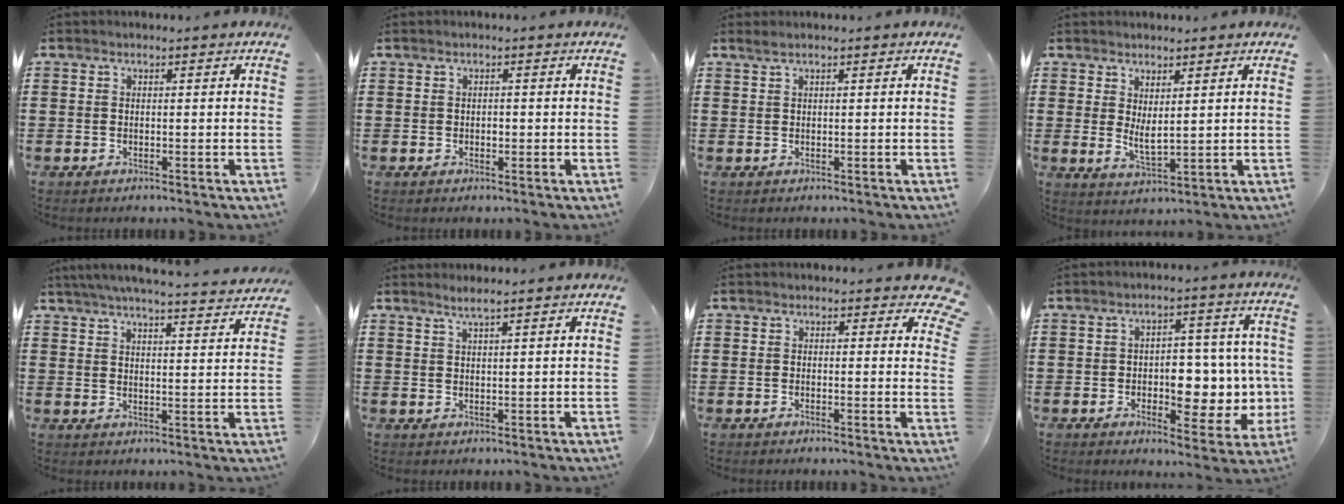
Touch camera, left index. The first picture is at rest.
{"total": 0.9, "force": [0.0, 0.6, 0.7], "torque": [-0.015, 0.002, -0.001]}
{"total": 0.6, "force": [0.4, 0.0, 0.5], "torque": [-0.010, -0.001, 0.007]}
{"total": 3.4, "force": [1.6, 1.1, 2.8], "torque": [-0.056, 0.000, 0.031]}
{"total": 5.5, "force": [5.1, -0.3, 1.9], "torque": [-0.055, -0.028, 0.089]}
{"total": 2.0, "force": [1.6, -0.3, 1.0], "torque": [-0.023, 0.001, 0.030]}
{"total": 1.4, "force": [0.9, 0.8, 0.8], "torque": [-0.005, 0.000, 0.013]}
{"total": 7.9, "force": [-0.6, 4.7, 6.3], "torque": [-0.096, 0.004, -0.013]}